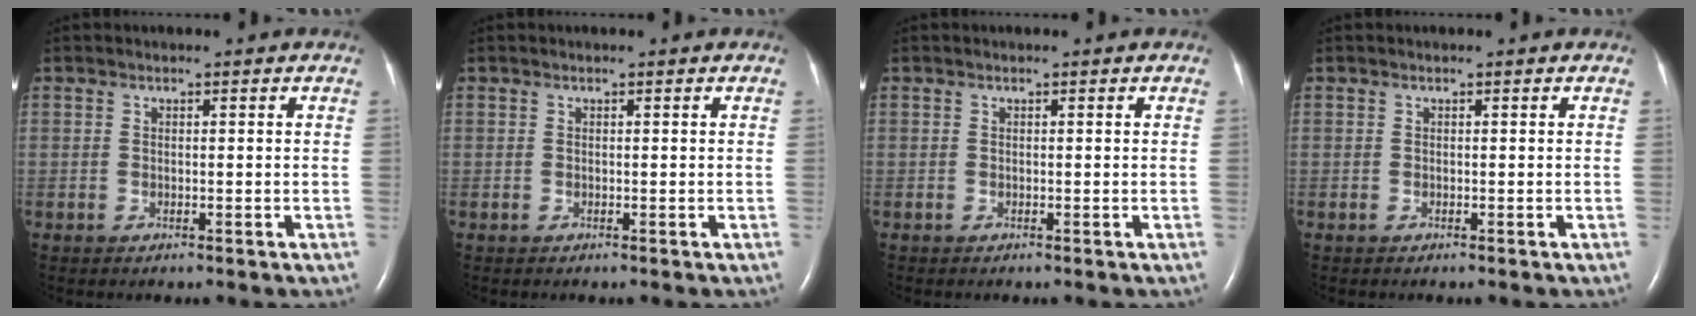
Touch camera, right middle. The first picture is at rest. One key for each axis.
{"total": 0.0}
{"total": 0.0}
{"total": 0.0}